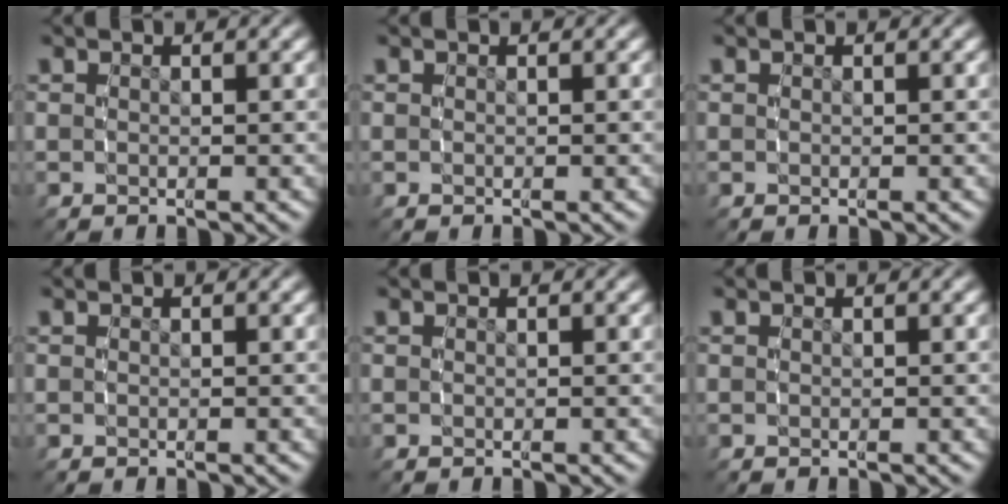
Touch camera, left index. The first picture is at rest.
{"total": 0.0}
{"total": 0.0}
{"total": 0.0}
{"total": 0.0}
{"total": 0.0}